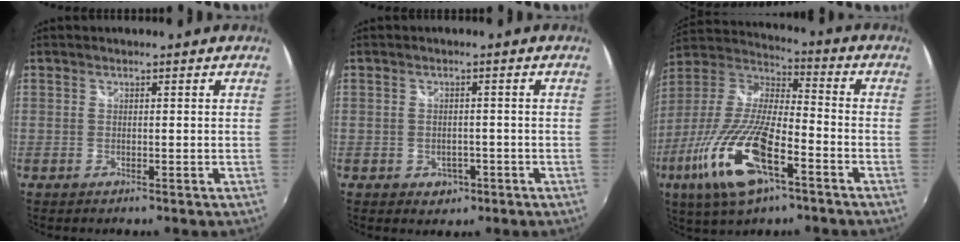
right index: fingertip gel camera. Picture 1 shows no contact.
{"total": 3.5, "force": [-1.5, 2.9, 1.4], "torque": [-0.031, 0.001, -0.012]}
{"total": 20.5, "force": [-9.6, 6.5, 16.9], "torque": [-0.350, -0.042, -0.184]}